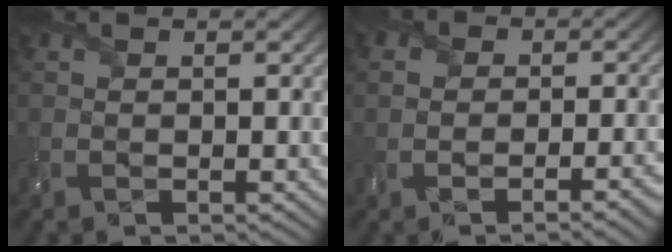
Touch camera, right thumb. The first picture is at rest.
{"total": 4.5, "force": [-1.3, 3.4, 2.7], "torque": [-0.019, 0.003, -0.037]}